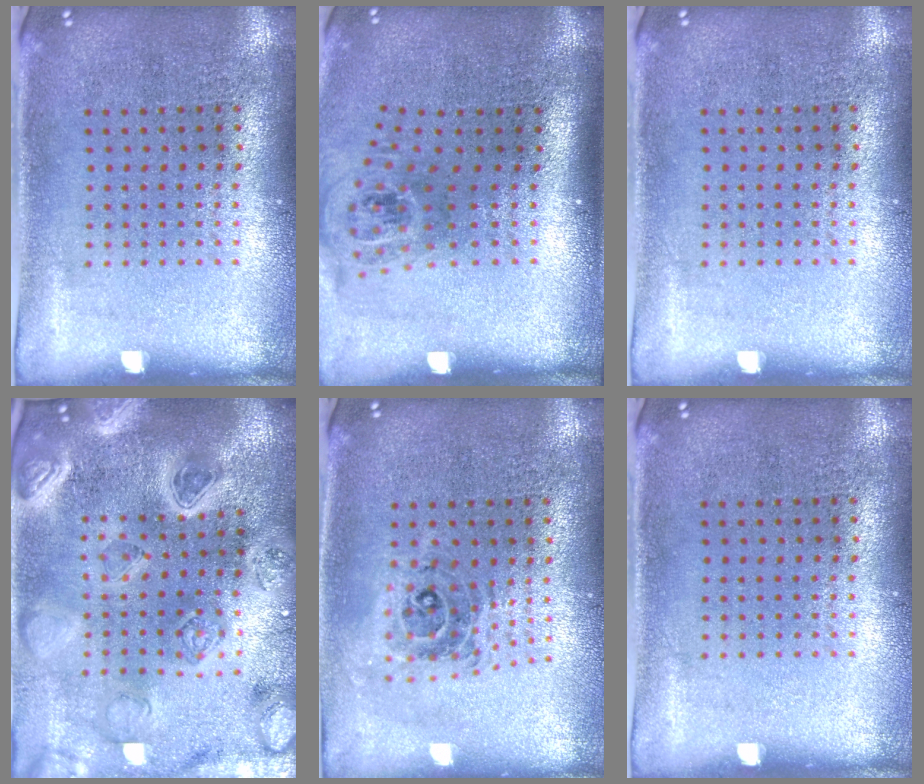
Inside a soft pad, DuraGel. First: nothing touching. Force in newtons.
{"total": 1.7, "press": 1.2, "slide": 1.2}
{"total": 0.0}
{"total": 4.8, "press": 4.2, "slide": 2.5}
{"total": 0.7, "press": 0.7, "slide": 0.2}
{"total": 0.0}